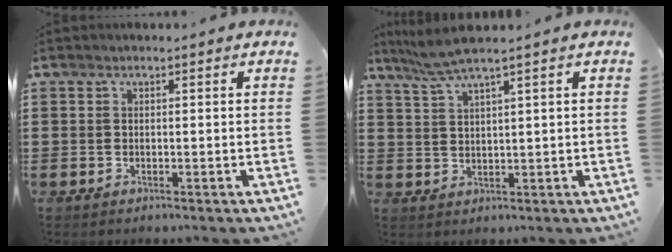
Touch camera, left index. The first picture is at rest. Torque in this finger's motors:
{"motor_torque": [-0.02, -0.07, 0.02, 0.01]}